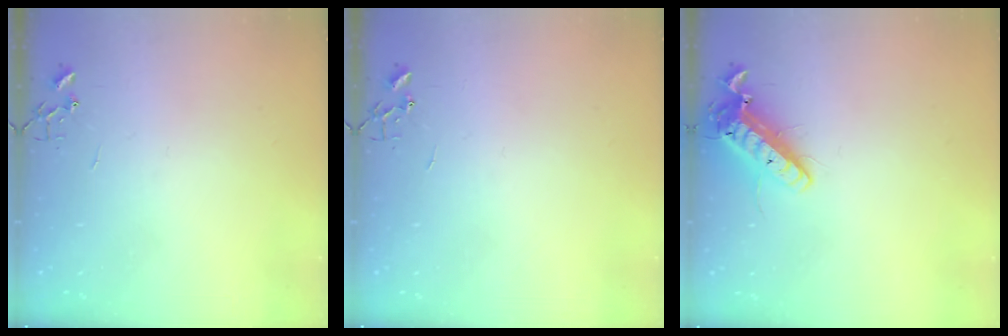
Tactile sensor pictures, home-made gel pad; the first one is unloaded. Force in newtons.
{"total": 0.0}
{"total": 14.7, "press": 14.4, "slide": 2.9}